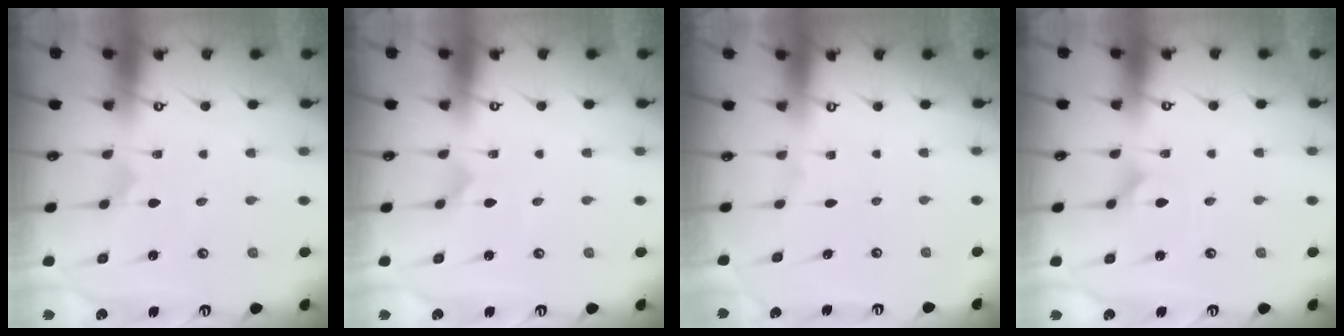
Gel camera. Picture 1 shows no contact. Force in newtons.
{"total": 0.0}
{"total": 0.0}
{"total": 2.2, "press": 2.2, "slide": 0.1}